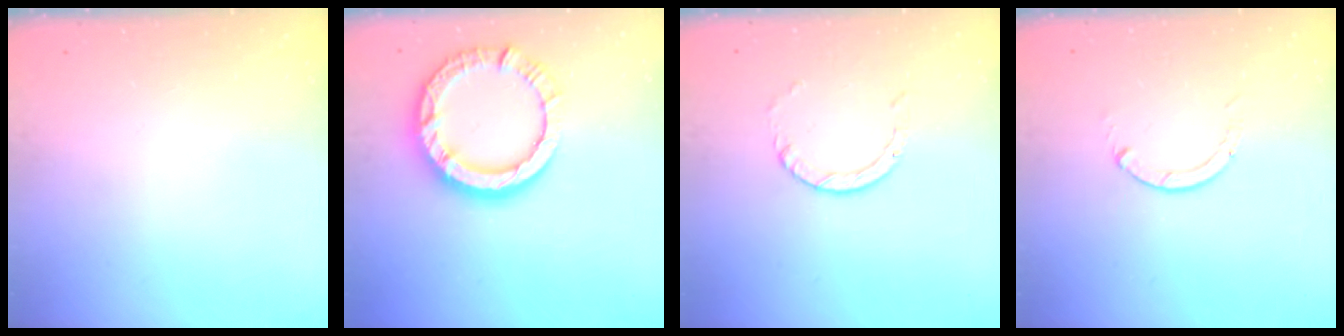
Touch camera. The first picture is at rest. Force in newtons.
{"total": 14.8, "press": 14.7, "slide": 1.6}
{"total": 4.1, "press": 4.1, "slide": 0.4}
{"total": 0.0}